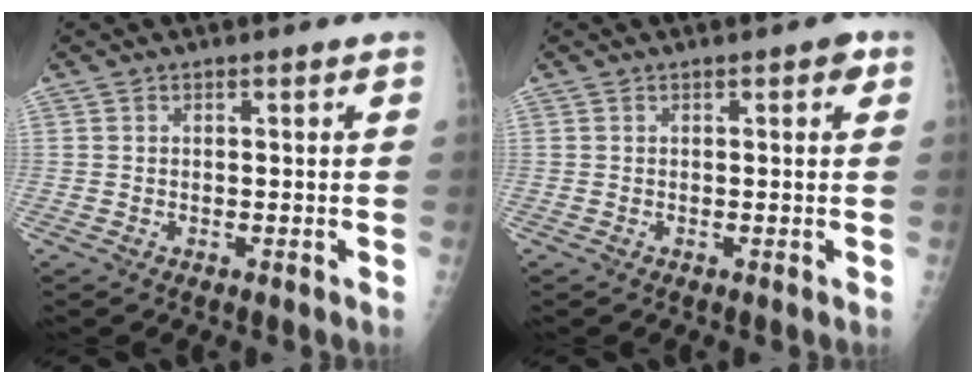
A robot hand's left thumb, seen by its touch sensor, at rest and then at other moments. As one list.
[{"total": 1.6, "force": [0.7, 0.8, 1.2], "torque": [-0.008, 0.001, 0.005]}]